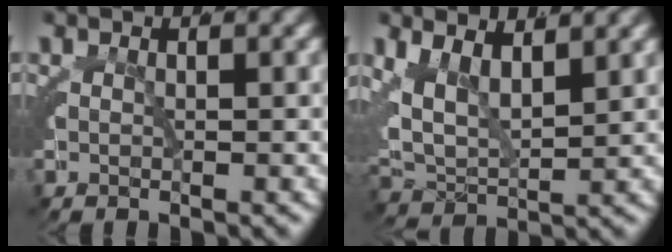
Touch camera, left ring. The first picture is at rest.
{"total": 8.0, "force": [1.6, 6.1, 4.9], "torque": [-0.122, -0.019, 0.029]}